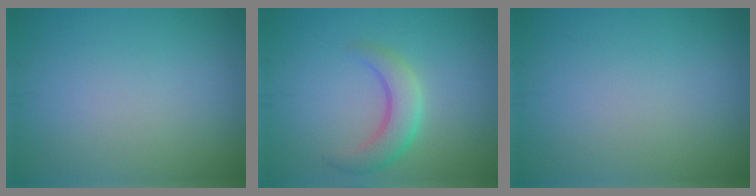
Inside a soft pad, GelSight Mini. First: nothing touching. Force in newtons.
{"total": 3.4, "press": 3.4, "slide": 0.2}
{"total": 0.0}